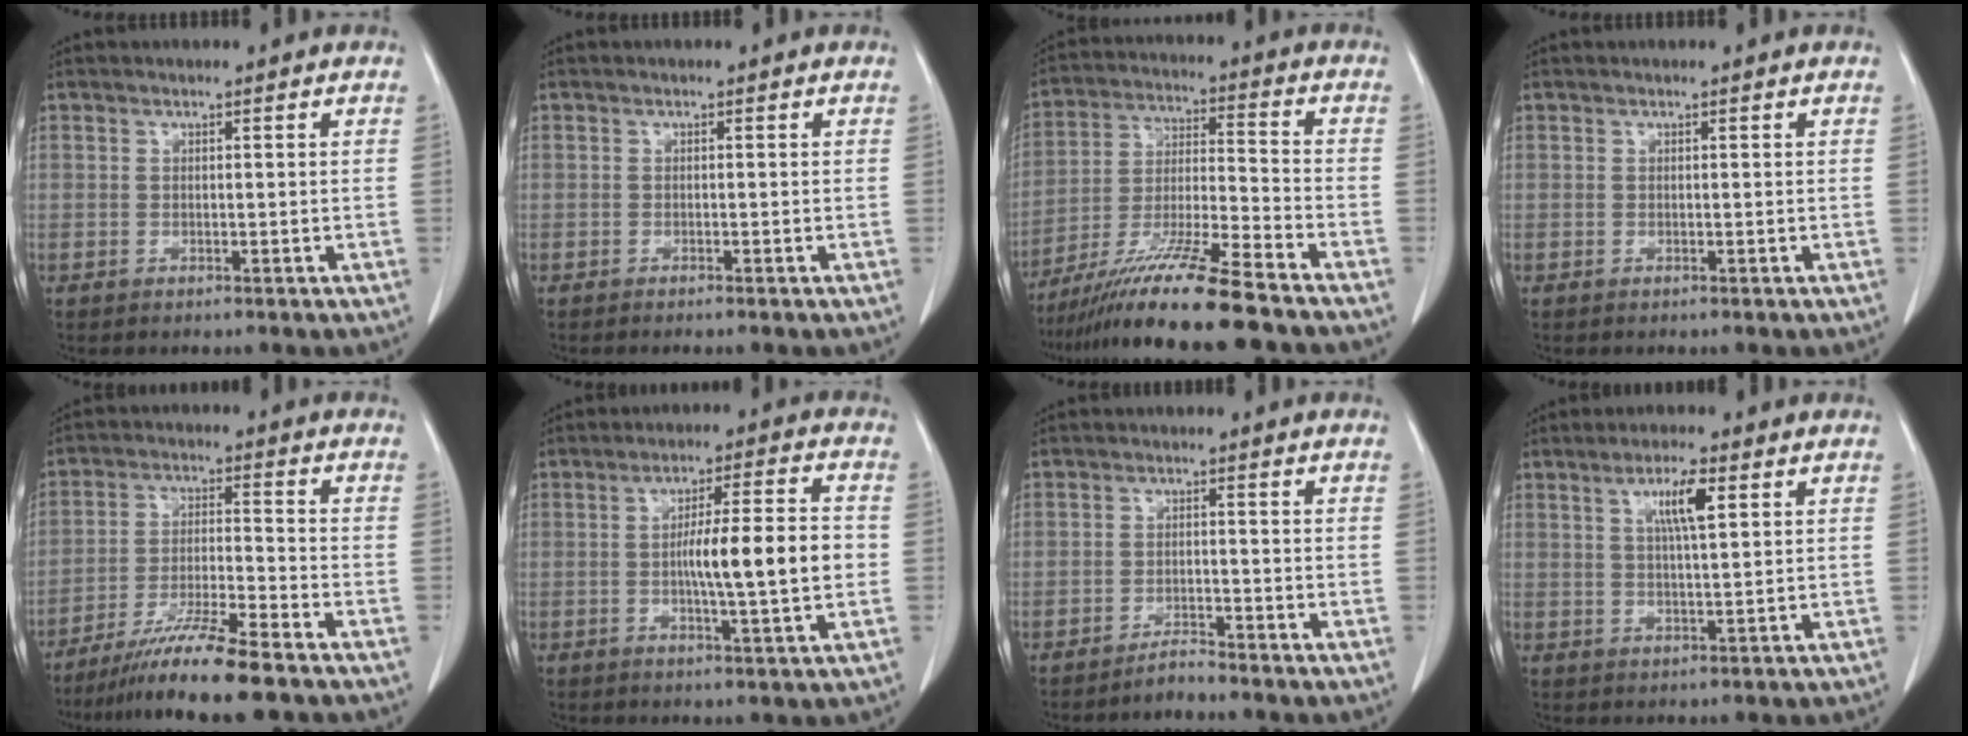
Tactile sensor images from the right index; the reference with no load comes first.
{"total": 1.1, "force": [-0.9, -0.2, 0.6], "torque": [-0.010, 0.001, -0.012]}
{"total": 15.5, "force": [-12.1, -0.9, 9.5], "torque": [-0.183, -0.027, -0.216]}
{"total": 0.0}
{"total": 10.4, "force": [-8.2, -0.9, 6.3], "torque": [-0.108, -0.031, -0.147]}
{"total": 11.0, "force": [-0.9, 0.7, 11.0], "torque": [-0.176, 0.007, -0.017]}
{"total": 2.7, "force": [-2.6, 0.2, 0.7], "torque": [-0.010, -0.005, -0.046]}
{"total": 5.6, "force": [2.2, 0.6, 5.1], "torque": [-0.092, 0.001, 0.039]}